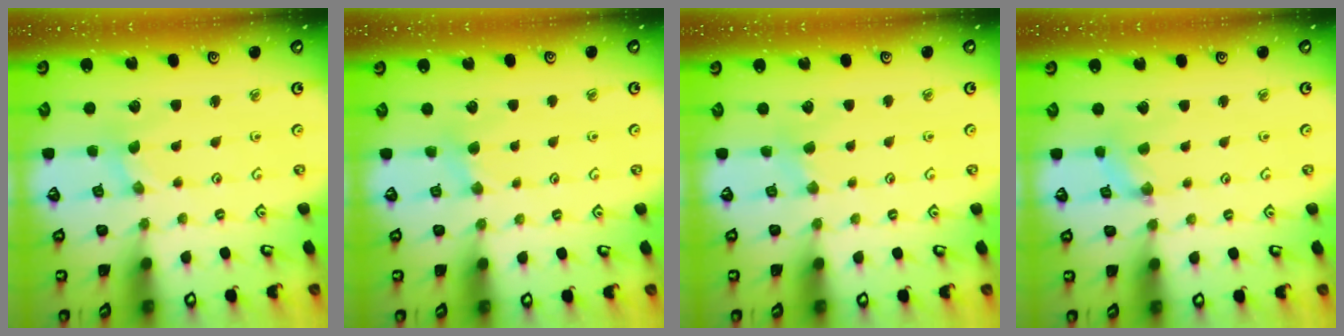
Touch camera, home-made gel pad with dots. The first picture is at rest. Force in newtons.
{"total": 3.1, "press": 3.1, "slide": 0.4}
{"total": 2.1, "press": 2.1, "slide": 0.3}
{"total": 1.0, "press": 1.0, "slide": 0.3}